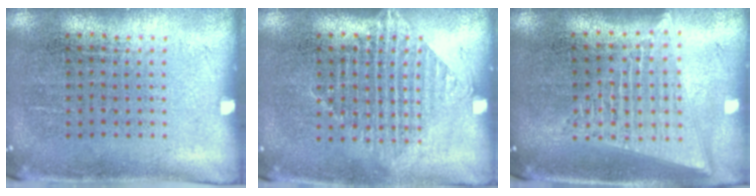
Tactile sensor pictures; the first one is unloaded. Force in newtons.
{"total": 1.2, "press": 1.1, "slide": 0.5}
{"total": 2.0, "press": 1.7, "slide": 1.0}